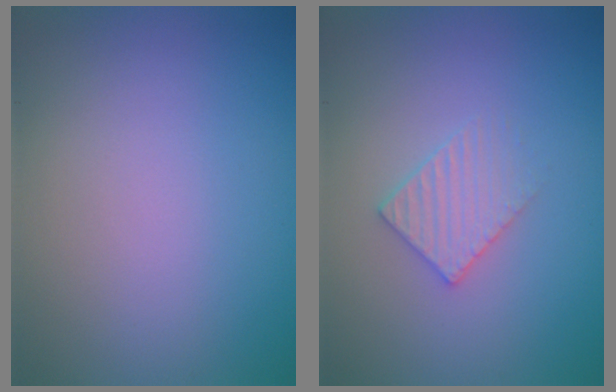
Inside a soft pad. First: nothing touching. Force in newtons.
{"total": 2.1, "press": 2.0, "slide": 0.3}